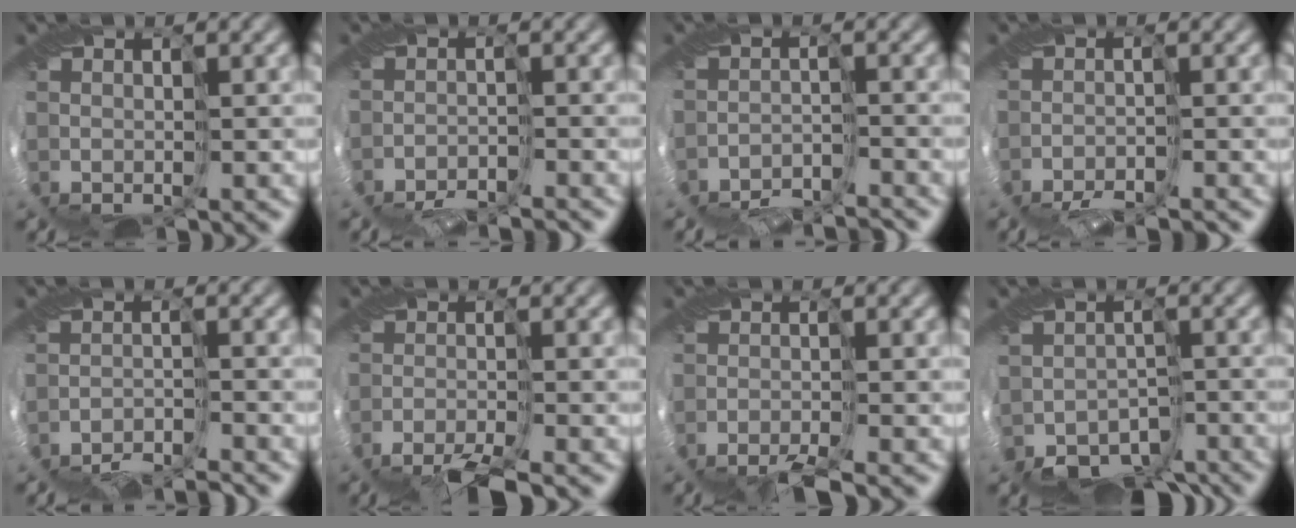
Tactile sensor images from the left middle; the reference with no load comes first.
{"total": 4.7, "force": [-4.6, 0.3, 0.6], "torque": [-0.013, -0.006, -0.085]}
{"total": 5.7, "force": [-5.7, 0.3, 0.2], "torque": [-0.009, -0.007, -0.101]}
{"total": 3.8, "force": [-3.7, 0.2, 0.9], "torque": [-0.010, -0.006, -0.073]}
{"total": 5.2, "force": [-5.2, 0.1, 0.4], "torque": [-0.013, -0.010, -0.100]}
{"total": 4.7, "force": [-4.3, 0.3, 1.8], "torque": [-0.020, -0.002, -0.091]}
{"total": 3.3, "force": [-3.1, 0.0, 1.1], "torque": [-0.013, -0.001, -0.070]}
{"total": 5.1, "force": [-4.2, 2.7, 0.9], "torque": [-0.006, -0.027, -0.064]}